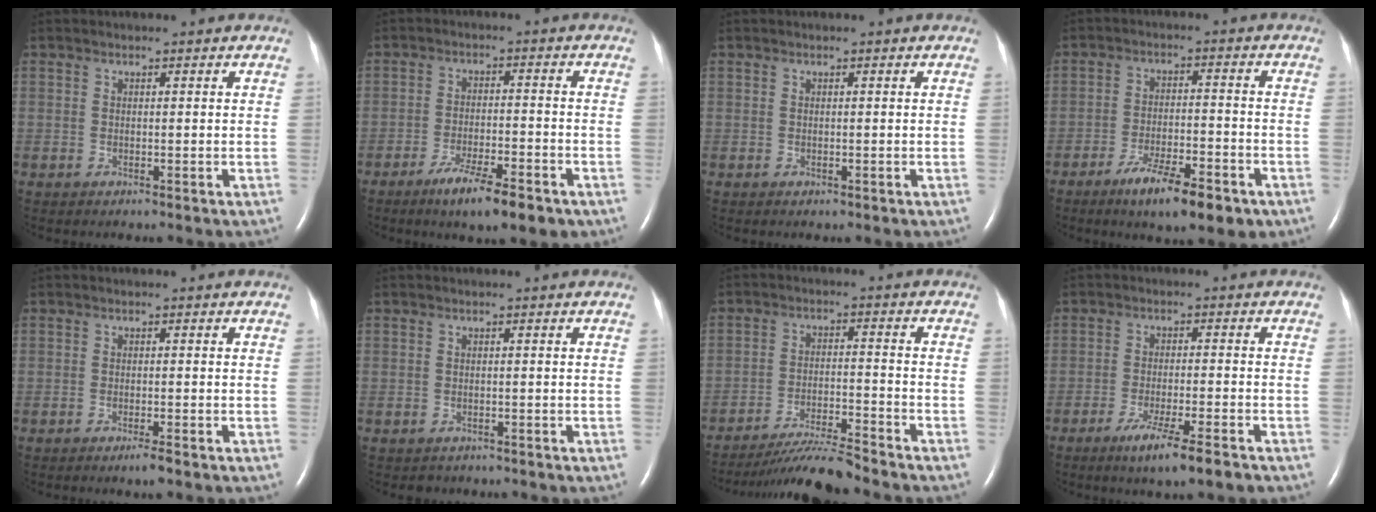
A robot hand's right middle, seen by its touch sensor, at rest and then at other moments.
{"total": 9.0, "force": [-5.9, 1.4, 6.6], "torque": [-0.107, -0.013, -0.092]}
{"total": 0.0}
{"total": 10.1, "force": [-6.3, 2.0, 7.5], "torque": [-0.123, -0.012, -0.098]}
{"total": 1.7, "force": [-1.2, -0.1, 1.2], "torque": [-0.024, -0.004, -0.021]}
{"total": 0.8, "force": [-0.7, 0.5, 0.1], "torque": [-0.007, 0.000, -0.007]}
{"total": 8.5, "force": [-8.0, -1.3, 2.5], "torque": [-0.041, -0.014, -0.143]}
{"total": 7.7, "force": [-5.2, -0.1, 5.7], "torque": [-0.093, -0.017, -0.083]}